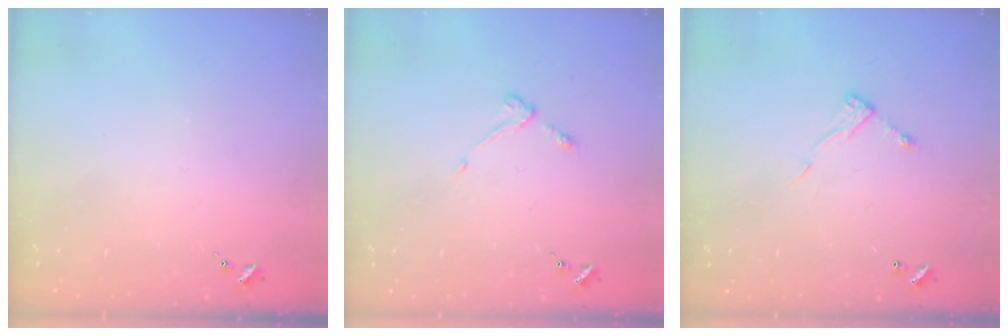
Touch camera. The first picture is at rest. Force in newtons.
{"total": 4.7, "press": 4.7, "slide": 0.7}
{"total": 6.6, "press": 6.6, "slide": 0.3}